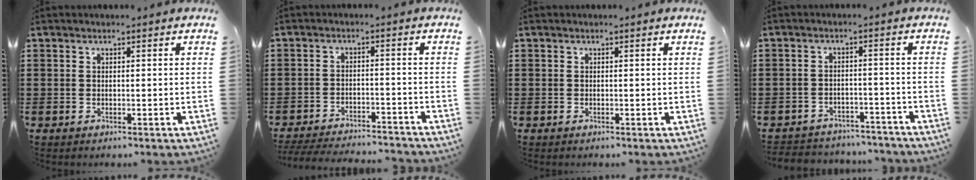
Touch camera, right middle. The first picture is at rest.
{"total": 4.5, "force": [-4.4, 0.3, 0.9], "torque": [-0.020, 0.000, -0.091]}
{"total": 0.0}
{"total": 3.3, "force": [-3.3, 0.6, -0.1], "torque": [-0.005, 0.002, -0.071]}